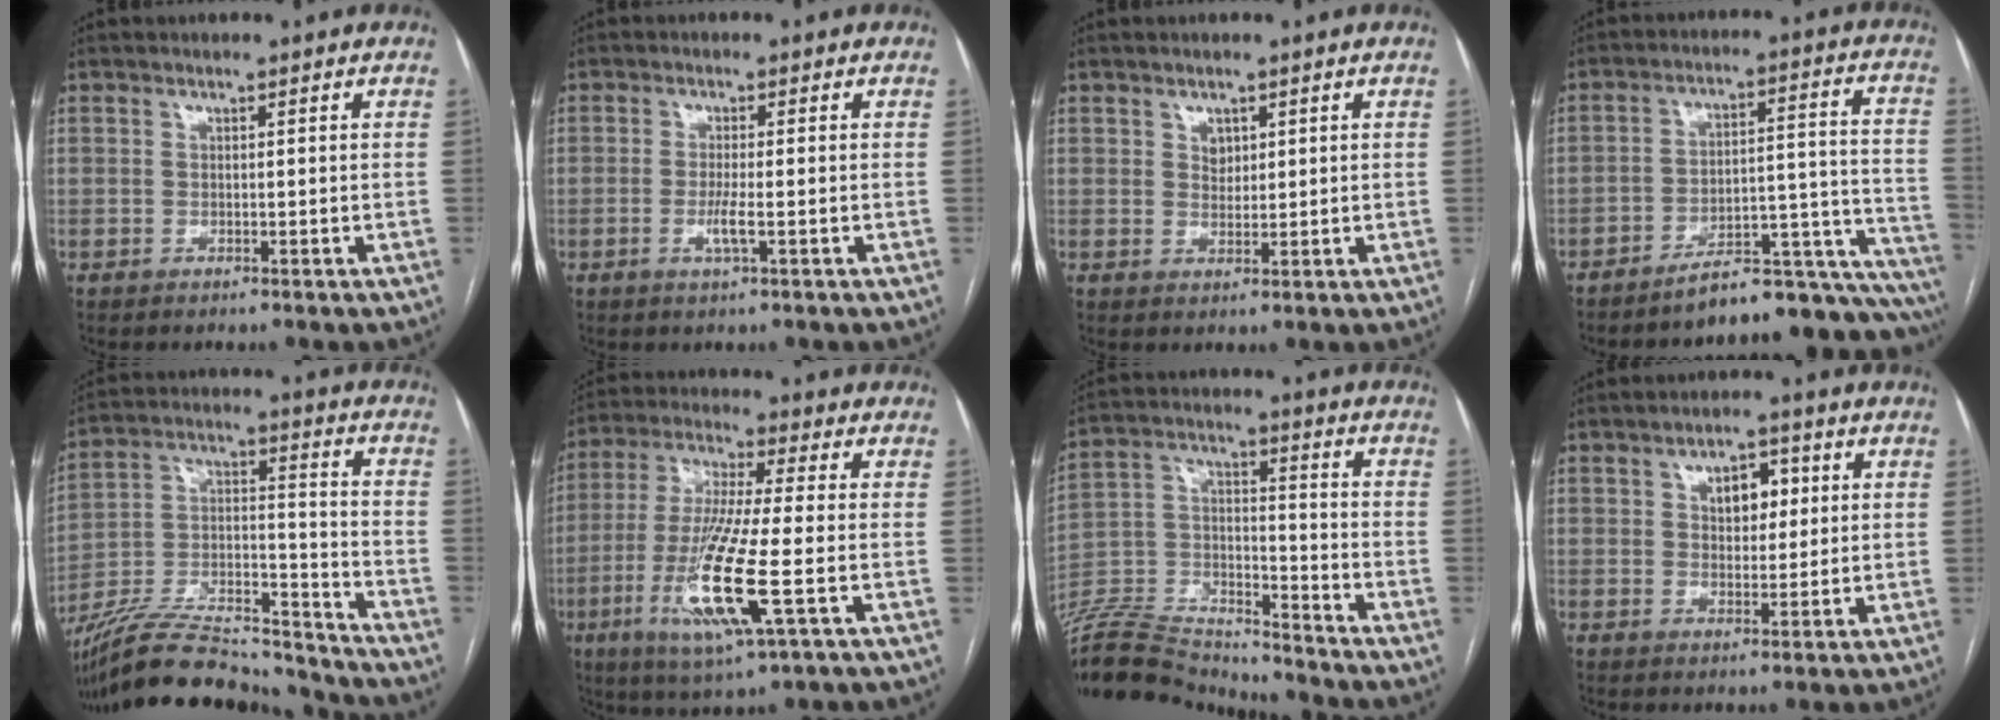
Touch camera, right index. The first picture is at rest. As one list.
[{"total": 3.8, "force": [-1.3, 0.2, 3.6], "torque": [-0.075, -0.007, -0.023]}, {"total": 2.1, "force": [0.9, 1.6, 1.0], "torque": [-0.016, 0.001, 0.018]}, {"total": 19.5, "force": [-17.6, 2.5, 7.9], "torque": [-0.029, 0.056, -0.240]}, {"total": 26.0, "force": [-23.6, 5.1, 9.7], "torque": [-0.183, 0.004, -0.375]}, {"total": 15.7, "force": [-4.7, 0.9, 15.0], "torque": [-0.312, -0.025, -0.086]}, {"total": 22.7, "force": [-21.5, 4.1, 6.0], "torque": [-0.164, 0.006, -0.359]}, {"total": 5.3, "force": [1.6, 3.1, 4.0], "torque": [-0.059, 0.014, 0.027]}]